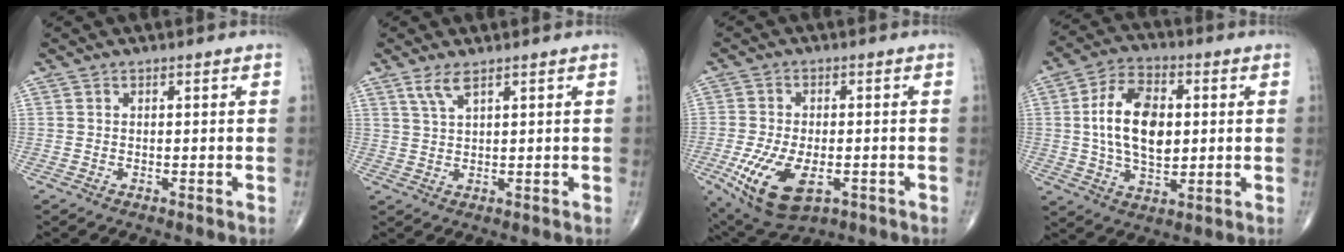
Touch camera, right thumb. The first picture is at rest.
{"total": 3.2, "force": [2.1, 0.8, 2.3], "torque": [-0.052, -0.005, 0.049]}
{"total": 13.0, "force": [-4.7, 6.8, 10.1], "torque": [-0.195, 0.000, -0.066]}
{"total": 14.0, "force": [1.3, 8.2, 11.2], "torque": [-0.183, 0.003, 0.019]}